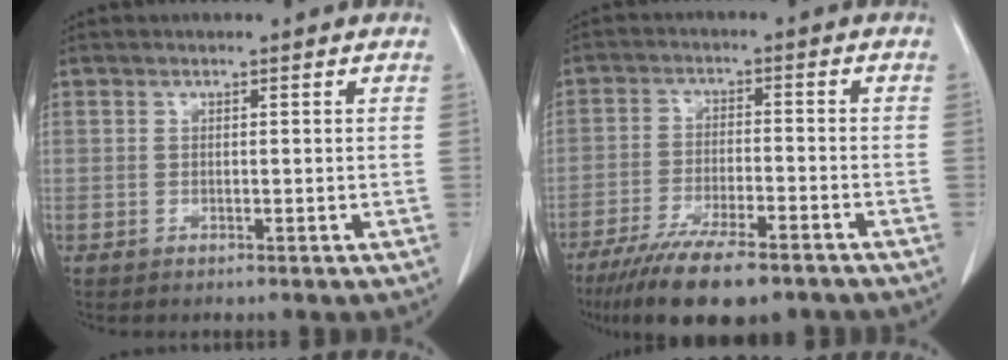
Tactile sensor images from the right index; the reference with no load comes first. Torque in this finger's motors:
{"motor_torque": [1.10, -1.04, 0.58, 0.21]}